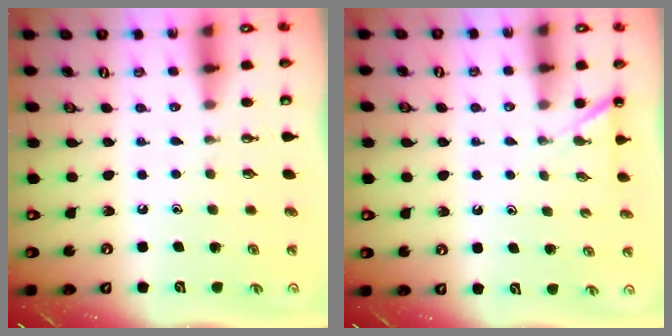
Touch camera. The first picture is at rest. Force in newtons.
{"total": 2.3, "press": 2.3, "slide": 0.2}